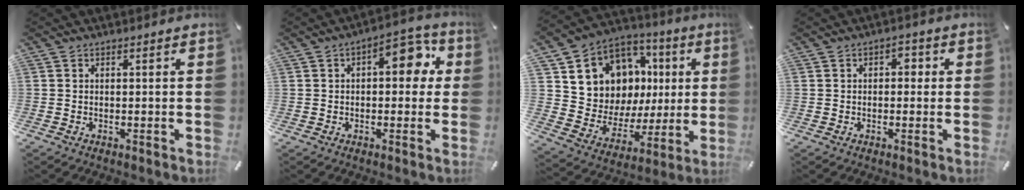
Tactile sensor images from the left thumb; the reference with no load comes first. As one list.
[{"total": 9.9, "force": [2.5, 5.4, 8.0], "torque": [-0.090, -0.008, 0.031]}, {"total": 11.4, "force": [4.1, 10.3, 2.6], "torque": [-0.050, -0.047, 0.089]}, {"total": 2.0, "force": [-0.2, 1.6, 1.3], "torque": [-0.018, 0.008, -0.010]}]